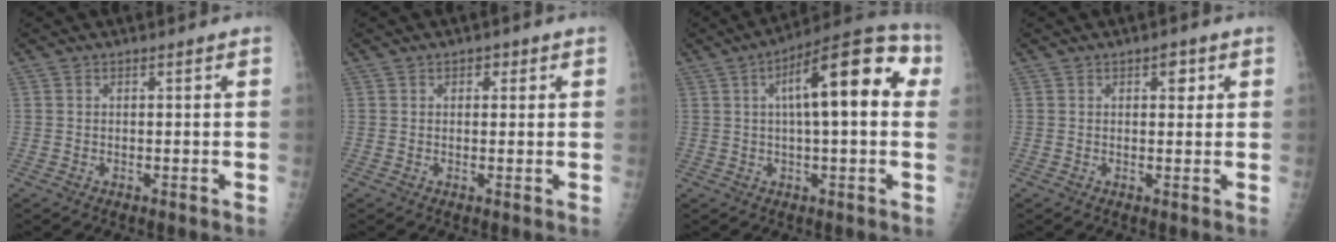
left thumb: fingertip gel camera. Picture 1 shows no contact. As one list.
[{"total": 2.0, "force": [1.0, 1.4, 1.1], "torque": [0.001, -0.001, 0.010]}, {"total": 17.6, "force": [3.9, 6.0, 16.1], "torque": [-0.211, 0.032, 0.046]}, {"total": 2.6, "force": [1.2, 1.5, 1.8], "torque": [-0.008, -0.002, 0.013]}]